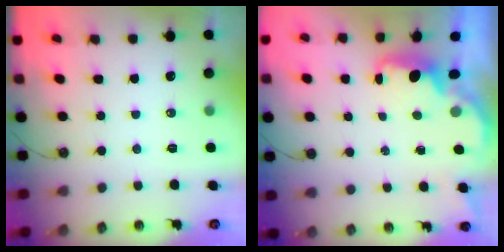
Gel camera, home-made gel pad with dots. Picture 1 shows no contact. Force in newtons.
{"total": 1.4, "press": 1.2, "slide": 0.6}